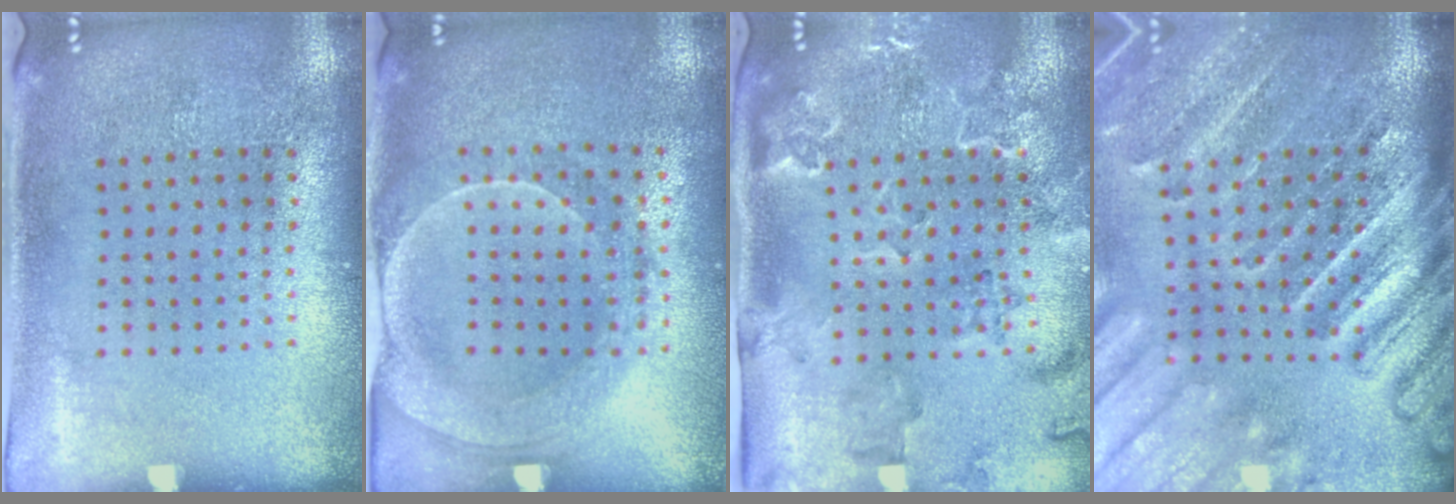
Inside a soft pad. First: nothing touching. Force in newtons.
{"total": 1.9, "press": 1.8, "slide": 0.6}
{"total": 2.2, "press": 2.2, "slide": 0.6}
{"total": 4.4, "press": 3.6, "slide": 2.6}